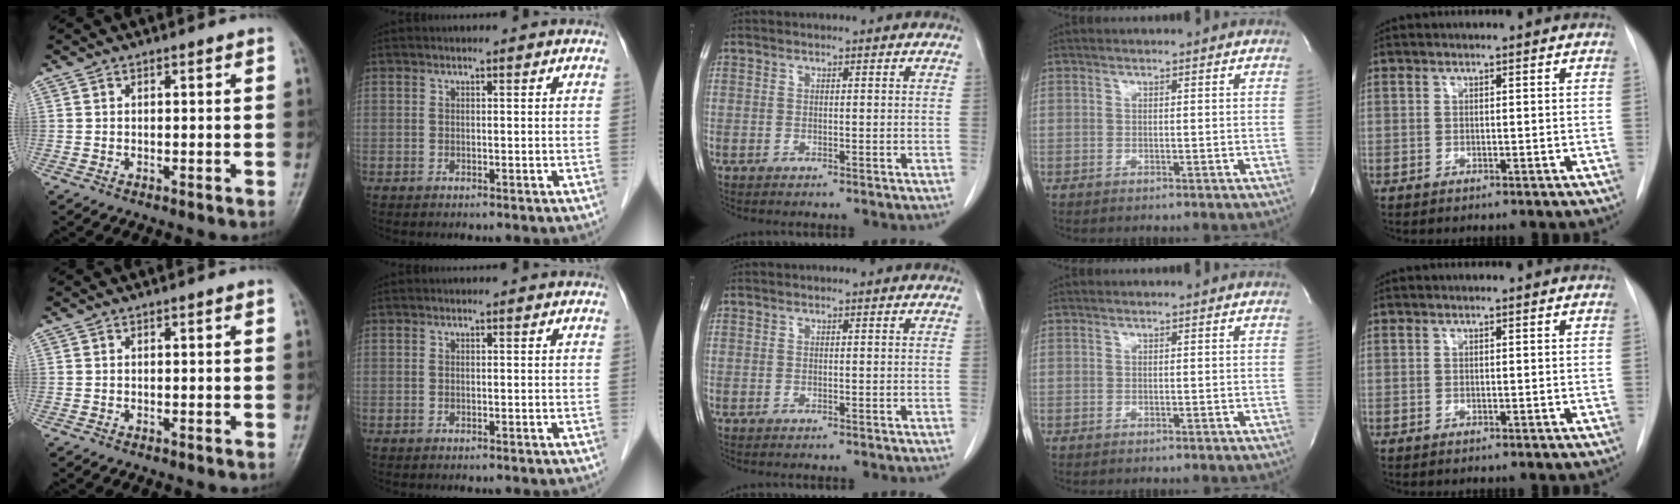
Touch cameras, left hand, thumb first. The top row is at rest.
{}